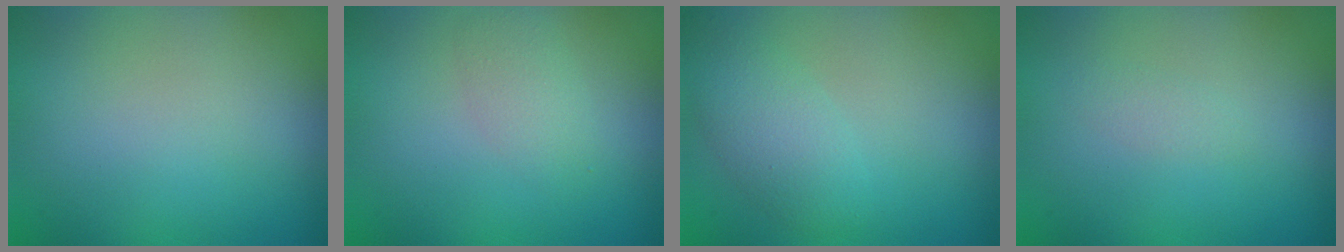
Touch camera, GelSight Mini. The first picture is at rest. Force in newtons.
{"total": 1.8, "press": 1.8, "slide": 0.1}
{"total": 2.8, "press": 2.8, "slide": 0.1}
{"total": 0.8, "press": 0.8, "slide": 0.1}